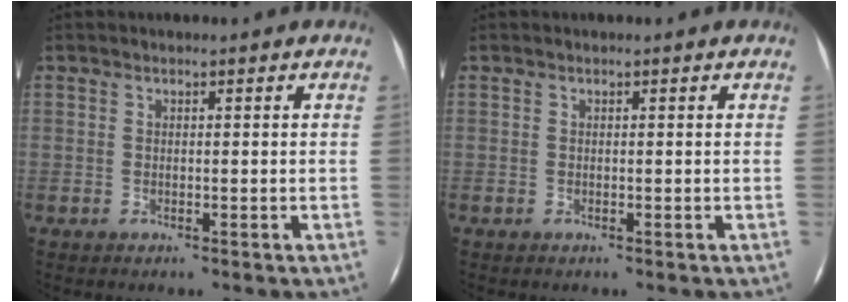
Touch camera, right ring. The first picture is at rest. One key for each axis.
{"total": 0.0}